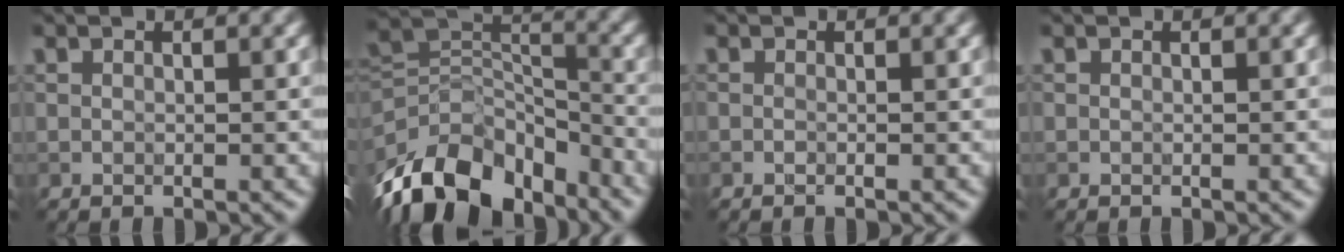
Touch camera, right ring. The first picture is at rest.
{"total": 13.1, "force": [-8.5, 7.3, 6.7], "torque": [-0.133, 0.012, -0.163]}
{"total": 0.0}
{"total": 0.0}